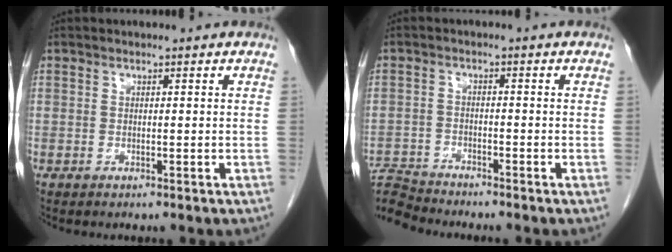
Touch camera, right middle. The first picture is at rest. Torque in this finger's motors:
{"motor_torque": [0.02, -0.37, 0.01, 0.01]}